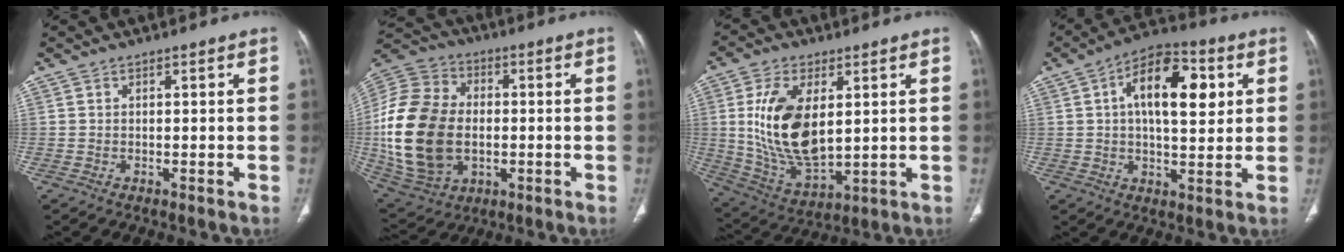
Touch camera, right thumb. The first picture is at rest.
{"total": 23.9, "force": [-1.7, 16.7, 17.0], "torque": [-0.341, 0.008, -0.016]}
{"total": 16.6, "force": [2.8, 8.8, 13.7], "torque": [-0.255, -0.021, 0.068]}
{"total": 15.2, "force": [4.0, 7.3, 12.7], "torque": [-0.176, 0.008, 0.056]}